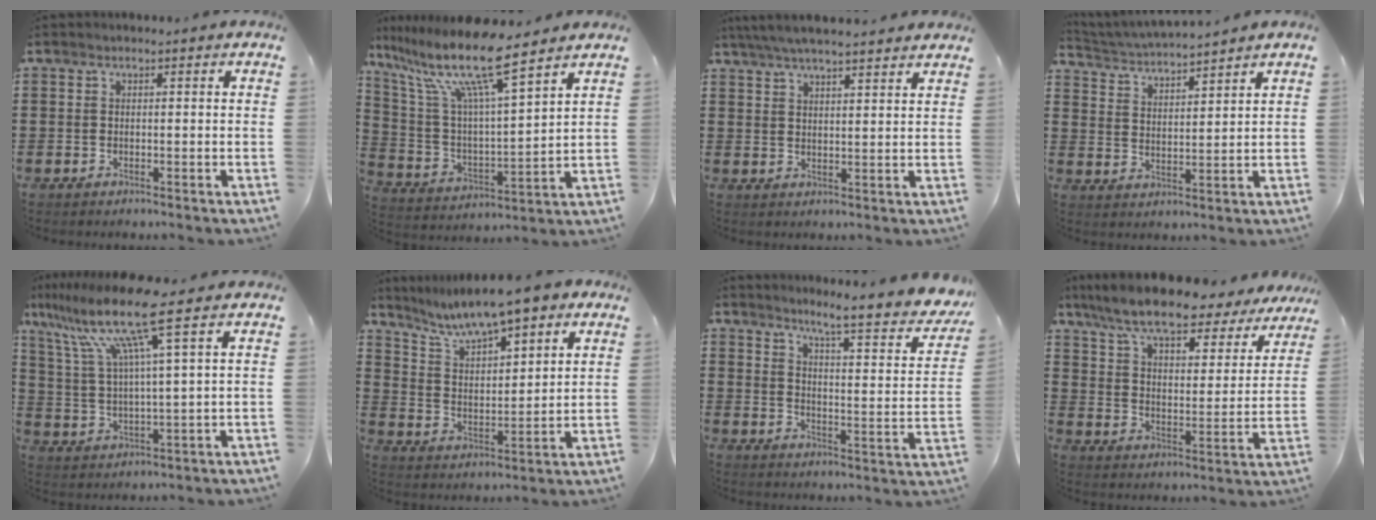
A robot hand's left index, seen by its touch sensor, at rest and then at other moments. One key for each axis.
{"total": 13.1, "fx": 9.7, "fy": 1.1, "fz": 8.8, "tx": -0.207, "ty": -0.057, "tz": 0.160}
{"total": 4.6, "fx": 4.3, "fy": 0.0, "fz": 1.8, "tx": -0.046, "ty": -0.011, "tz": 0.077}
{"total": 3.7, "fx": 3.7, "fy": -0.4, "fz": 0.4, "tx": -0.025, "ty": -0.024, "tz": 0.062}
{"total": 12.3, "fx": 7.8, "fy": -0.1, "fz": 9.5, "tx": -0.224, "ty": -0.038, "tz": 0.120}
{"total": 8.1, "fx": 6.8, "fy": 1.1, "fz": 4.3, "tx": -0.108, "ty": -0.025, "tz": 0.117}
{"total": 6.0, "fx": 4.9, "fy": -0.8, "fz": 3.3, "tx": -0.070, "ty": -0.050, "tz": 0.071}
{"total": 9.1, "fx": 7.9, "fy": 1.0, "fz": 4.3, "tx": -0.116, "ty": -0.041, "tz": 0.136}